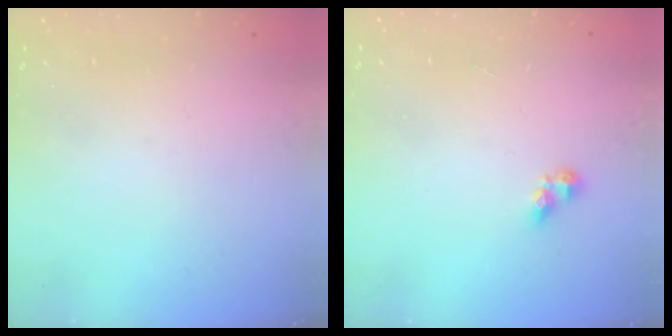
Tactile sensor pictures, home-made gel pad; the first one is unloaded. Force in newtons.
{"total": 3.4, "press": 3.4, "slide": 0.5}